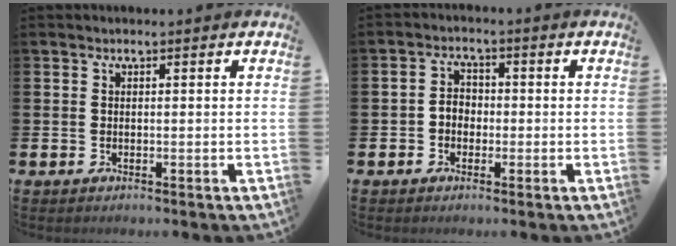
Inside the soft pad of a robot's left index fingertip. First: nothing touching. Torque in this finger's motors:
{"motor_torque": [0.12, 0.08, 0.07, 0.03]}